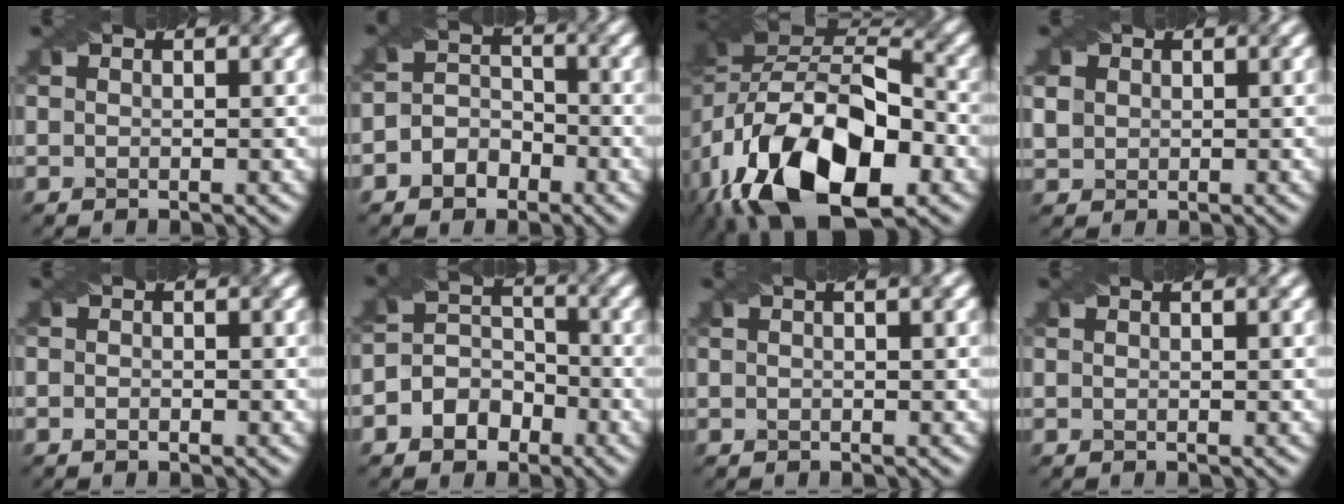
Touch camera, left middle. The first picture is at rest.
{"total": 3.1, "force": [-1.6, 2.4, 1.3], "torque": [-0.021, 0.006, -0.031]}
{"total": 17.3, "force": [-6.9, 9.2, 13.0], "torque": [-0.243, 0.001, -0.122]}
{"total": 1.9, "force": [0.6, 1.7, 0.6], "torque": [-0.018, 0.001, 0.012]}
{"total": 0.8, "force": [-0.3, 0.5, 0.6], "torque": [-0.006, -0.003, -0.004]}
{"total": 4.3, "force": [-2.1, 3.3, 1.8], "torque": [-0.015, 0.005, -0.045]}
{"total": 1.9, "force": [0.7, 0.6, 1.6], "torque": [-0.017, 0.001, 0.000]}
{"total": 0.5, "force": [0.3, 0.1, 0.4], "torque": [-0.008, 0.003, 0.002]}